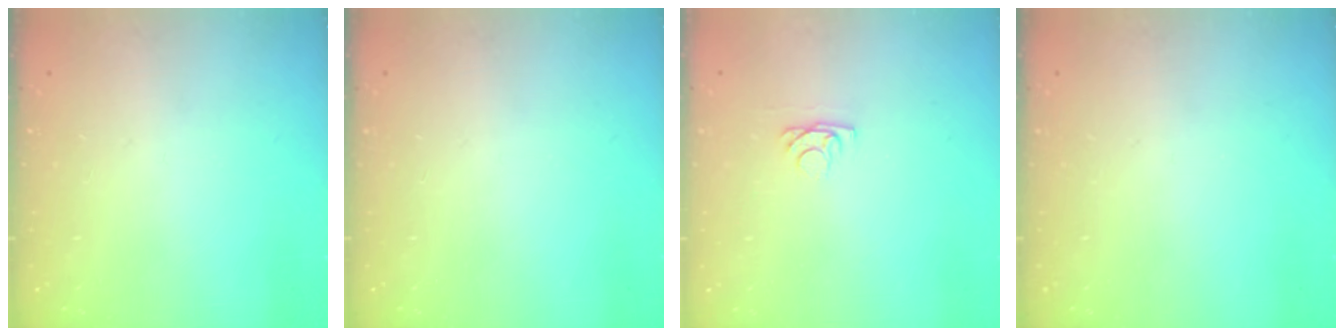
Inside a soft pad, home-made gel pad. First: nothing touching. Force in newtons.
{"total": 0.0}
{"total": 3.0, "press": 3.0, "slide": 0.5}
{"total": 0.0}